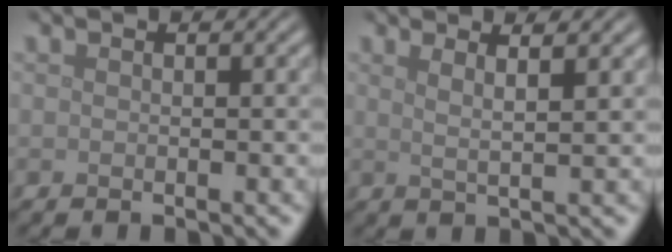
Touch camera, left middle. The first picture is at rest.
{"total": 3.3, "force": [1.9, 1.0, 2.5], "torque": [-0.026, 0.010, 0.006]}